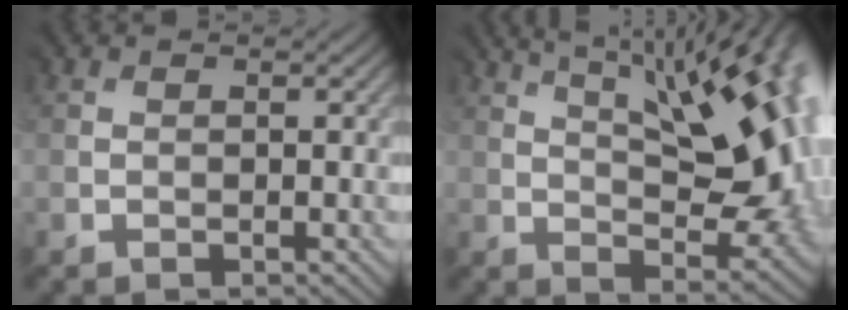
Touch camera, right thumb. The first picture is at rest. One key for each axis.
{"total": 15.8, "fx": 5.6, "fy": 5.5, "fz": 13.8, "tx": -0.202, "ty": 0.036, "tz": 0.094}